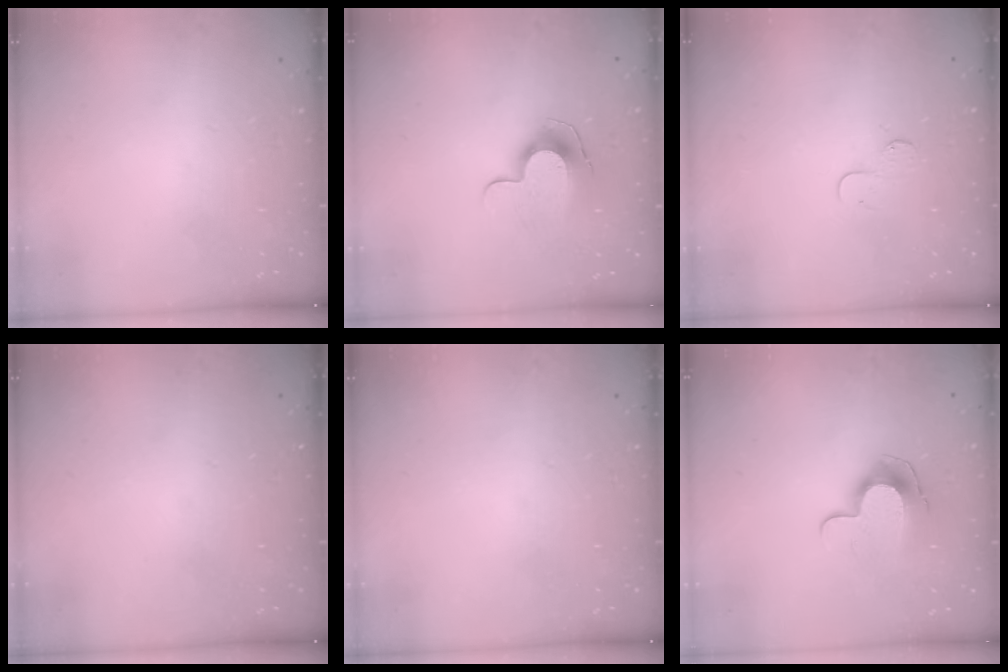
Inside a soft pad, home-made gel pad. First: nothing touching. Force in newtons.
{"total": 9.6, "press": 9.6, "slide": 0.1}
{"total": 3.7, "press": 3.7, "slide": 0.3}
{"total": 0.0}
{"total": 0.0}
{"total": 10.5, "press": 10.5, "slide": 0.5}